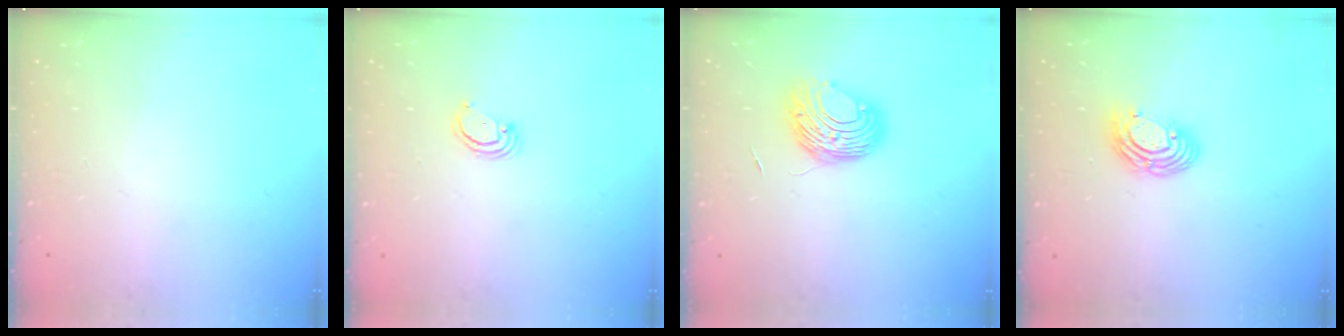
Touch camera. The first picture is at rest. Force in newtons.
{"total": 2.5, "press": 2.5, "slide": 0.2}
{"total": 9.2, "press": 9.2, "slide": 0.5}
{"total": 8.5, "press": 8.4, "slide": 1.3}